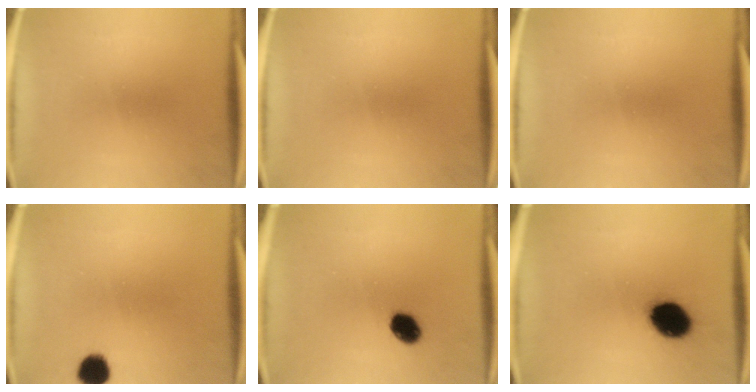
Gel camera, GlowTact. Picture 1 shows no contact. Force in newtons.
{"total": 0.0}
{"total": 0.0}
{"total": 5.5}
{"total": 5.7}
{"total": 11.8}